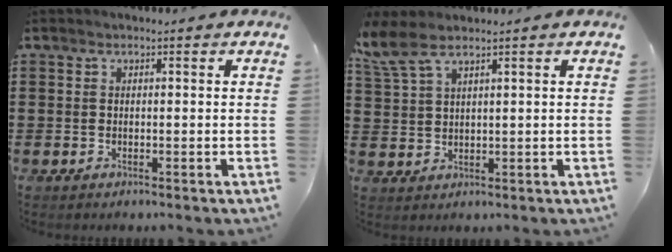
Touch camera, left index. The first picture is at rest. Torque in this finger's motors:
{"motor_torque": [0.85, -0.77, 0.44, 0.19]}